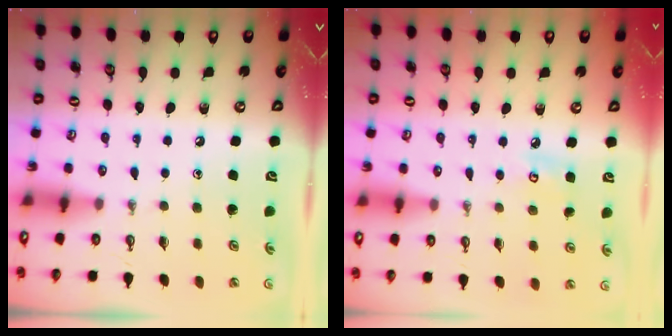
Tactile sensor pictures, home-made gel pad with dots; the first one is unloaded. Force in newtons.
{"total": 5.9, "press": 5.9, "slide": 0.5}